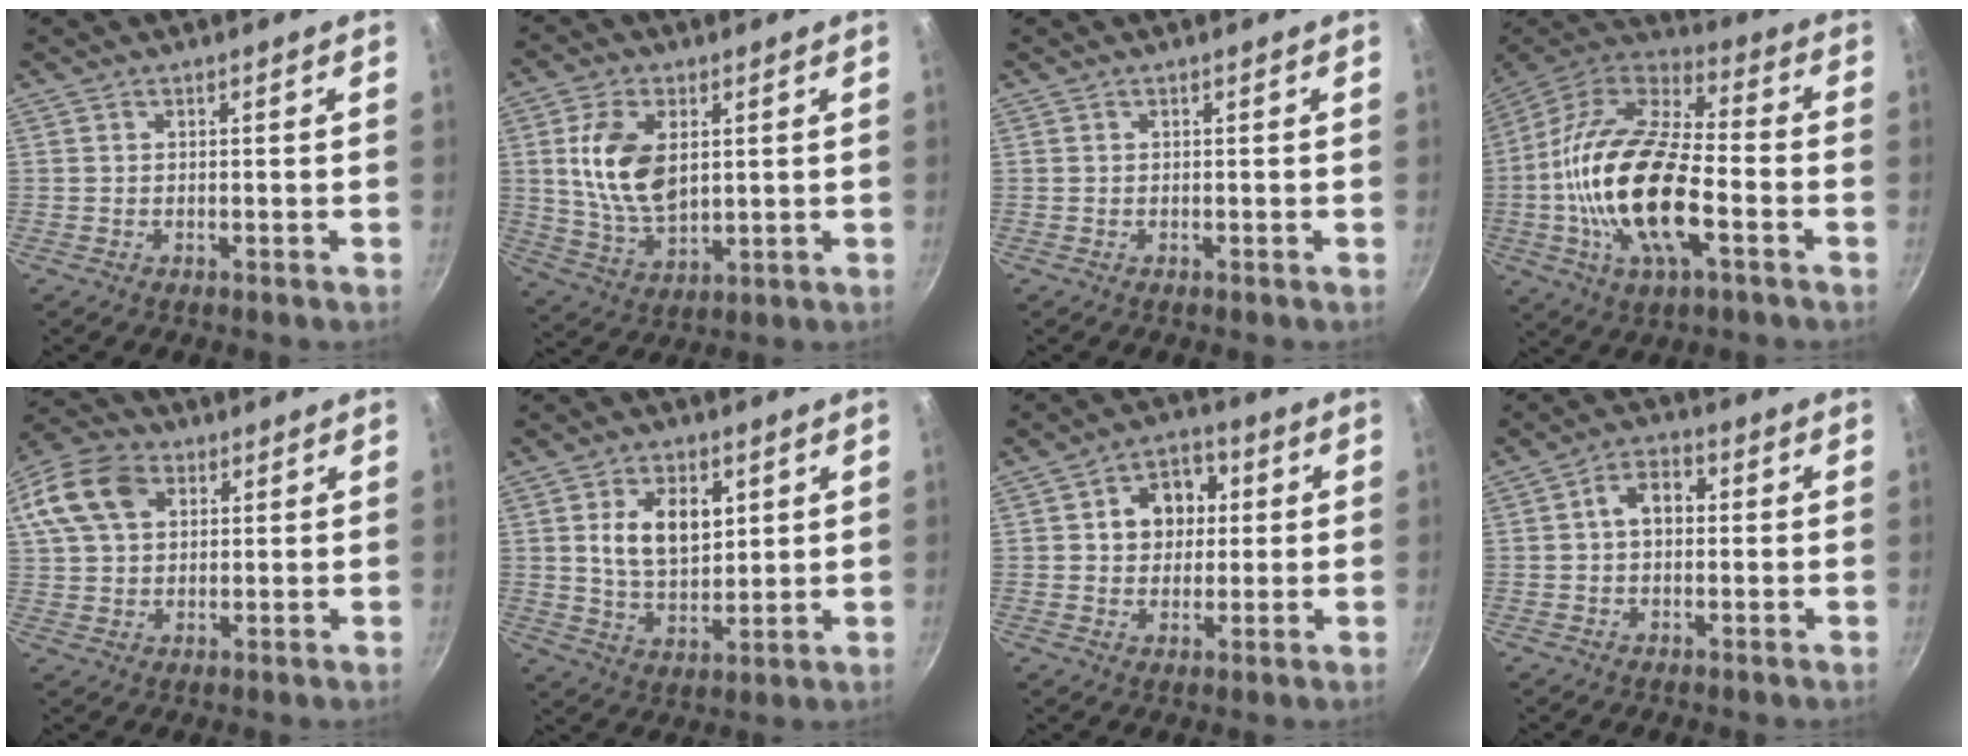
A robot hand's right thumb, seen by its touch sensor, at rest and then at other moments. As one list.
[{"total": 12.6, "force": [2.6, 7.5, 9.7], "torque": [-0.171, -0.016, 0.056]}, {"total": 0.0}, {"total": 23.4, "force": [-4.9, 10.4, 20.3], "torque": [-0.387, 0.028, -0.106]}, {"total": 14.8, "force": [5.1, 10.6, 9.1], "torque": [-0.178, 0.020, 0.082]}, {"total": 10.9, "force": [3.1, 6.9, 7.9], "torque": [-0.110, -0.019, 0.056]}, {"total": 9.7, "force": [1.9, 7.8, 5.5], "torque": [-0.041, 0.008, 0.019]}, {"total": 6.1, "force": [0.6, 4.2, 4.4], "torque": [-0.050, 0.017, 0.000]}]